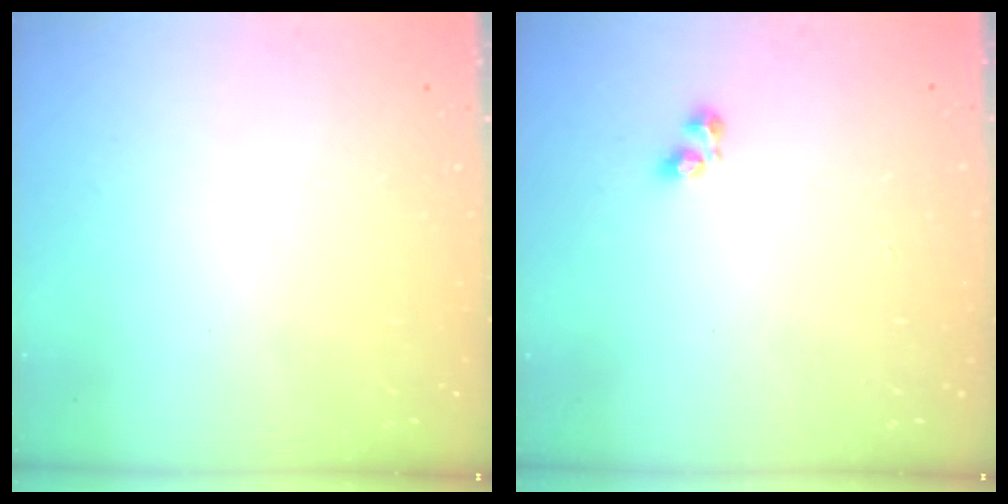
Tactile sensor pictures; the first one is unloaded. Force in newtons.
{"total": 3.1, "press": 3.1, "slide": 0.5}